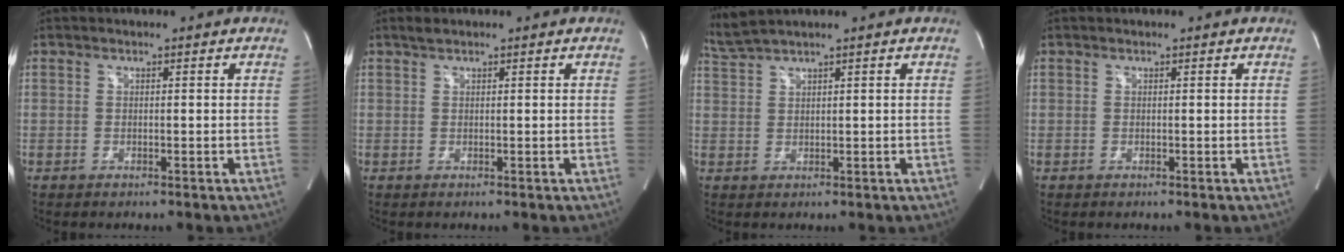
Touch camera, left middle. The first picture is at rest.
{"total": 0.9, "force": [0.8, 0.2, 0.4], "torque": [-0.014, 0.007, 0.018]}
{"total": 3.3, "force": [3.0, -1.1, 0.9], "torque": [-0.034, 0.013, 0.073]}
{"total": 0.0}